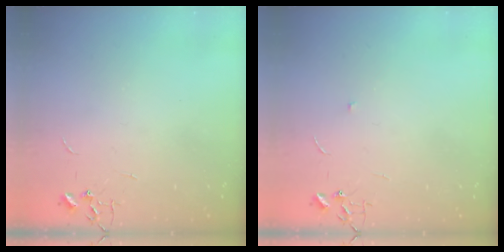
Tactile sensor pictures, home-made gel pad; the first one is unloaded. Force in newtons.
{"total": 4.0, "press": 3.8, "slide": 1.2}